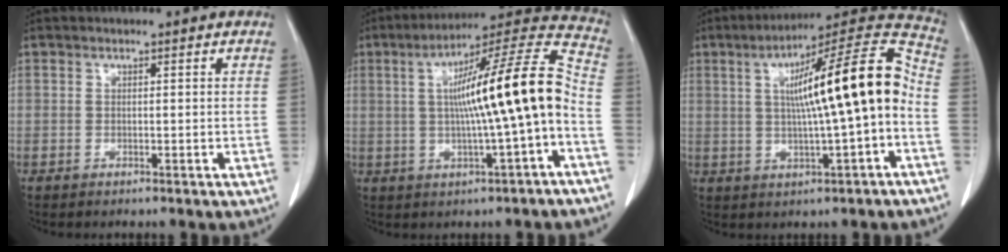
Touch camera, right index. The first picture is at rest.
{"total": 16.4, "force": [-1.0, 0.3, 16.4], "torque": [-0.248, 0.029, -0.020]}
{"total": 16.7, "force": [0.2, 1.2, 16.7], "torque": [-0.250, 0.035, 0.001]}